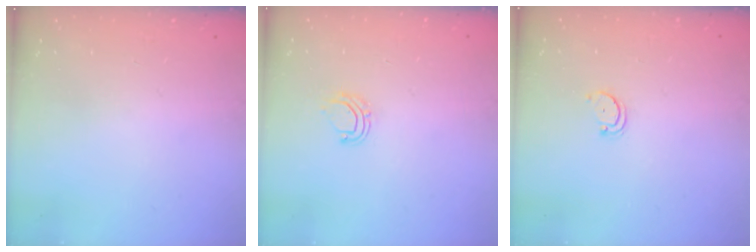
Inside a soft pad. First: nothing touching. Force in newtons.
{"total": 6.4, "press": 6.4, "slide": 0.4}
{"total": 2.3, "press": 2.3, "slide": 0.2}